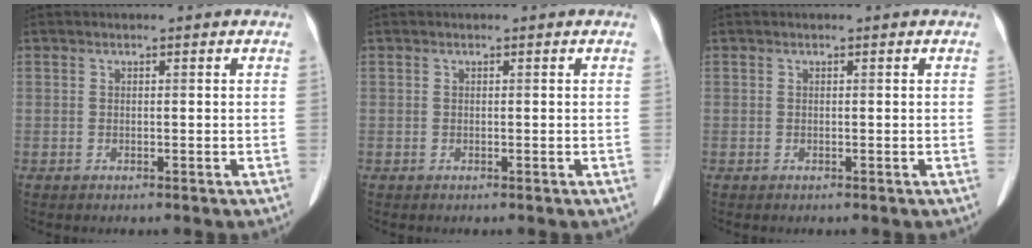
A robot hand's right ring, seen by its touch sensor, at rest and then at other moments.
{"total": 0.0}
{"total": 0.0}